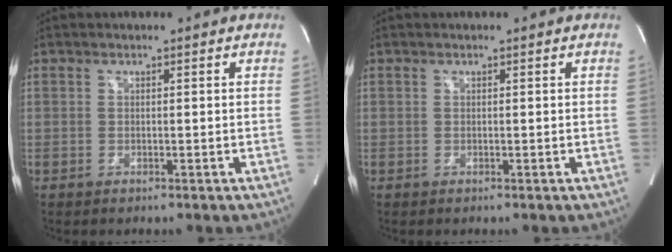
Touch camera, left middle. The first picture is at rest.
{"total": 0.0}